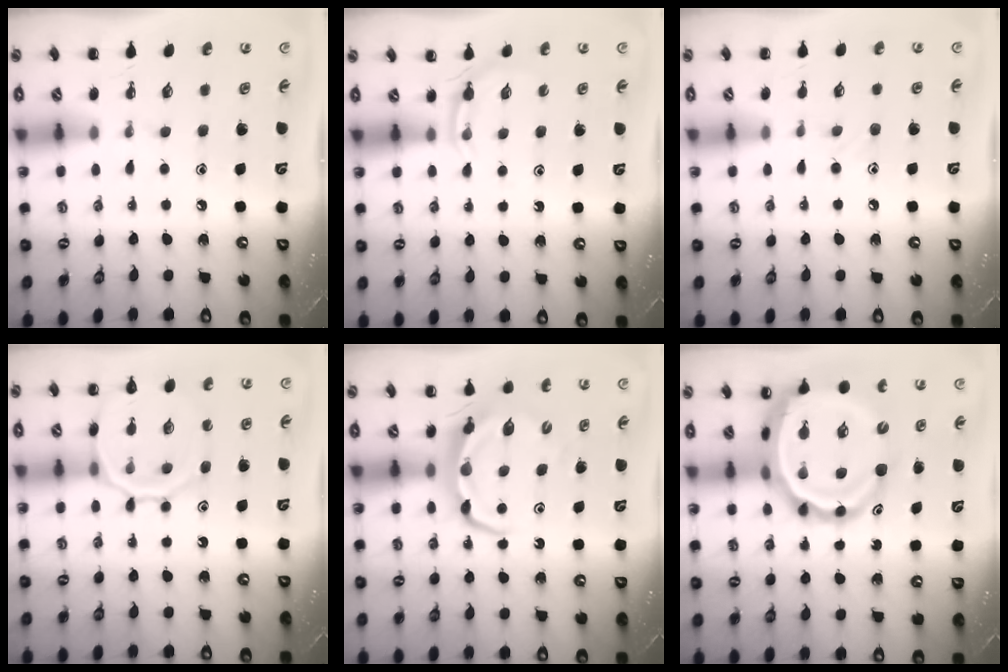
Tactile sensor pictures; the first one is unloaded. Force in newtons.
{"total": 3.5, "press": 3.3, "slide": 1.2}
{"total": 4.9, "press": 4.6, "slide": 1.7}
{"total": 13.0, "press": 12.9, "slide": 1.5}
{"total": 5.9, "press": 5.9, "slide": 0.5}
{"total": 16.2, "press": 15.5, "slide": 4.5}